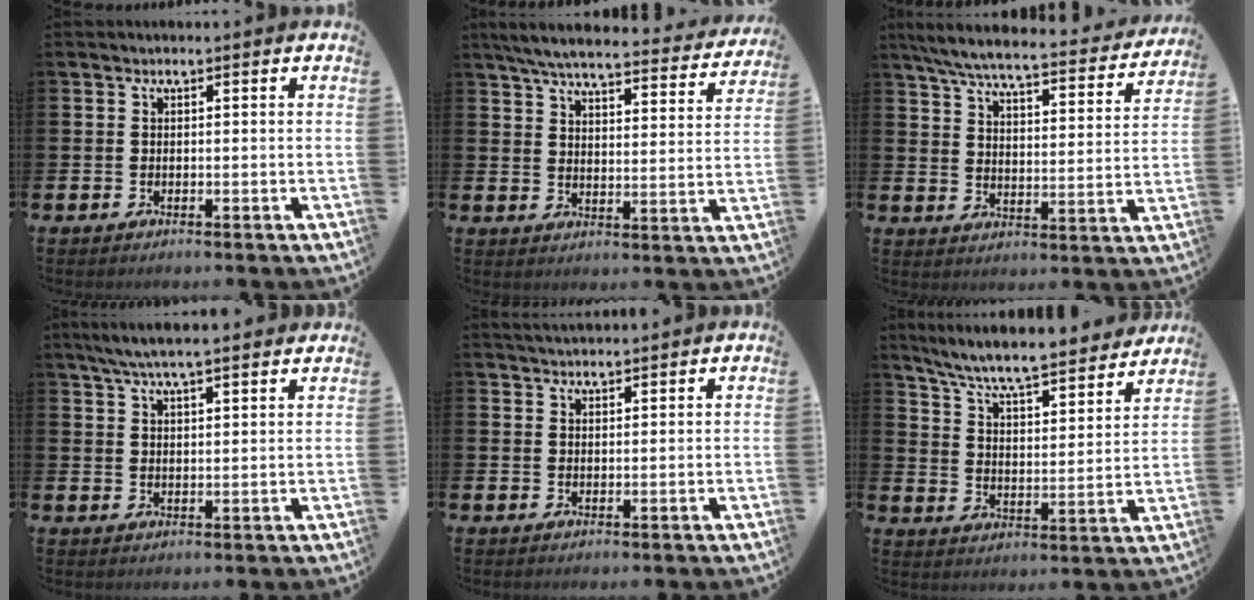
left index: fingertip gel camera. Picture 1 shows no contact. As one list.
[{"total": 6.0, "force": [5.5, 0.8, 2.1], "torque": [-0.057, -0.040, 0.091]}, {"total": 6.9, "force": [6.1, 0.8, 2.9], "torque": [-0.082, -0.043, 0.100]}, {"total": 5.6, "force": [5.1, 0.5, 2.2], "torque": [-0.049, -0.014, 0.092]}, {"total": 2.4, "force": [2.4, 0.3, 0.3], "torque": [-0.005, -0.009, 0.042]}, {"total": 7.8, "force": [7.3, 0.6, 2.6], "torque": [-0.075, -0.062, 0.121]}]